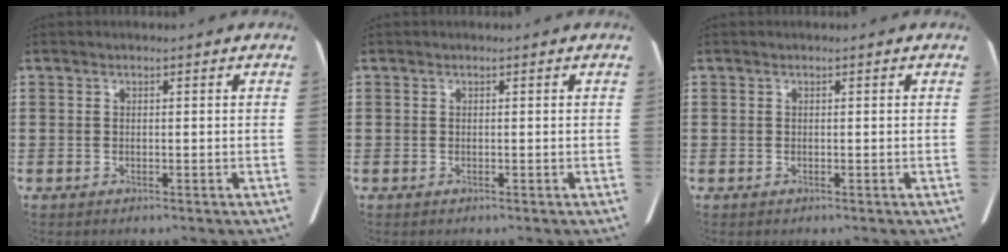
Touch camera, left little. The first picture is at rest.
{"total": 0.0}
{"total": 0.0}